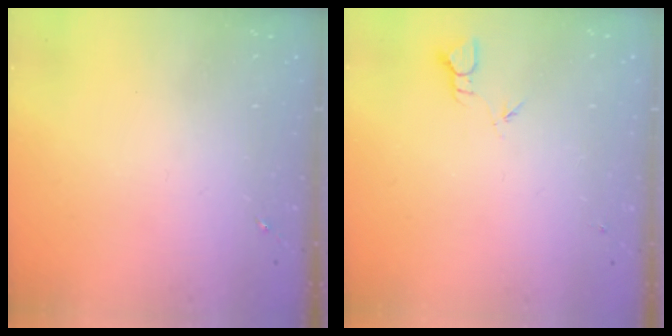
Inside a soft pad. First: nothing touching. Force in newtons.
{"total": 2.3, "press": 2.3, "slide": 0.1}